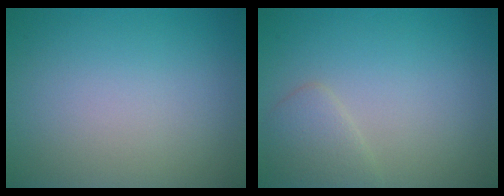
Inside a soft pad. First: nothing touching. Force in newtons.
{"total": 2.0, "press": 2.0, "slide": 0.1}